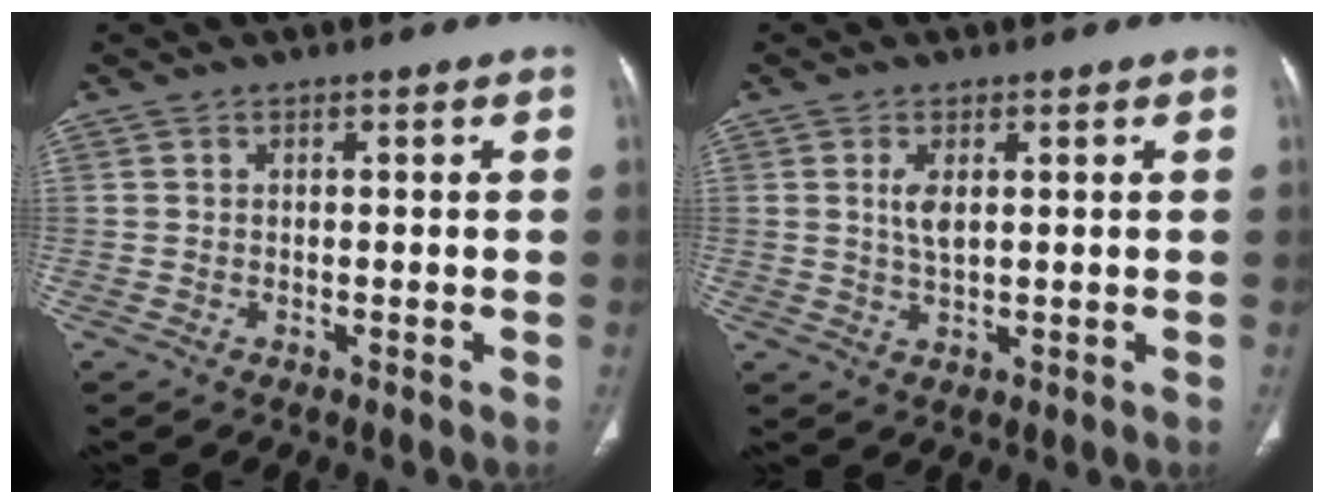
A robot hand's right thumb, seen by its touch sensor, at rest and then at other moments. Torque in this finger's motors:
{"motor_torque": [0.98, 0.72, 0.64, -0.43, 0.02]}